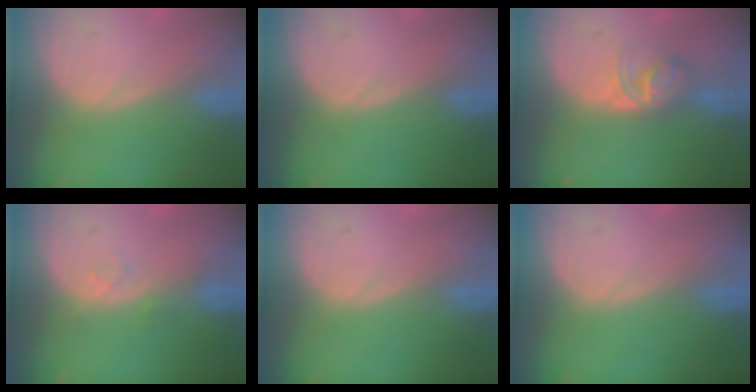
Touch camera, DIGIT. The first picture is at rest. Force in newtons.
{"total": 0.0}
{"total": 5.7, "press": 4.9, "slide": 2.9}
{"total": 1.4, "press": 1.4, "slide": 0.1}
{"total": 0.0}
{"total": 0.0}